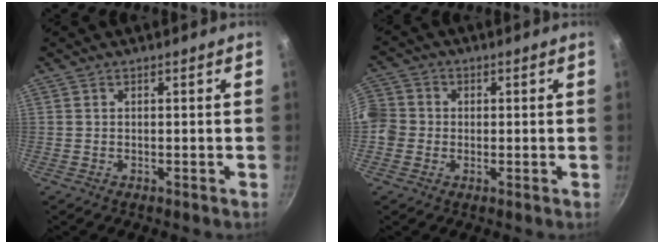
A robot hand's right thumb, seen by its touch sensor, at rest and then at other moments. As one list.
[{"total": 8.5, "force": [-0.6, 7.8, 3.3], "torque": [-0.060, 0.018, -0.028]}]